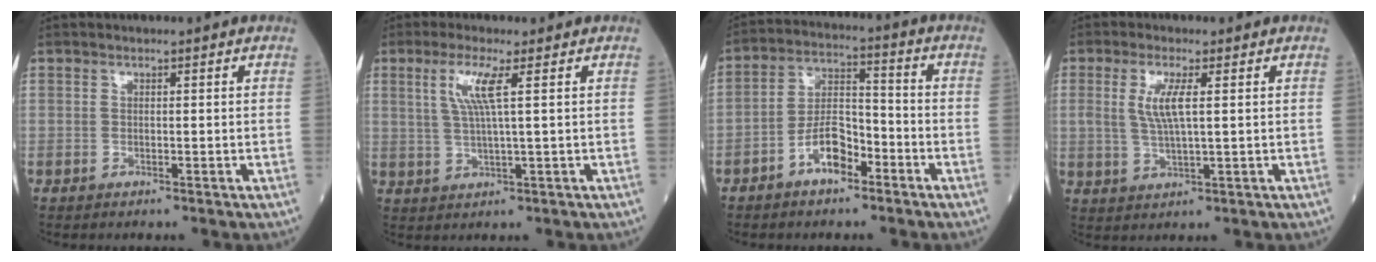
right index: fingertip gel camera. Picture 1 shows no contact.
{"total": 5.1, "force": [1.8, -0.3, 4.8], "torque": [-0.101, 0.001, 0.037]}
{"total": 7.5, "force": [-4.2, 3.2, 5.3], "torque": [-0.102, 0.019, -0.080]}
{"total": 4.9, "force": [1.1, 0.7, 4.8], "torque": [-0.106, -0.002, 0.023]}